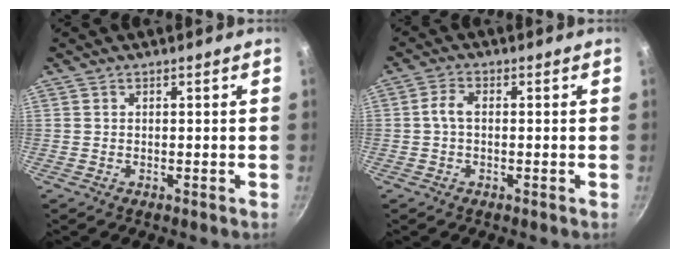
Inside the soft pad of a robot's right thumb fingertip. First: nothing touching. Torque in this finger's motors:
{"motor_torque": [-0.41, 0.59, 0.24, -0.19, 0.08]}